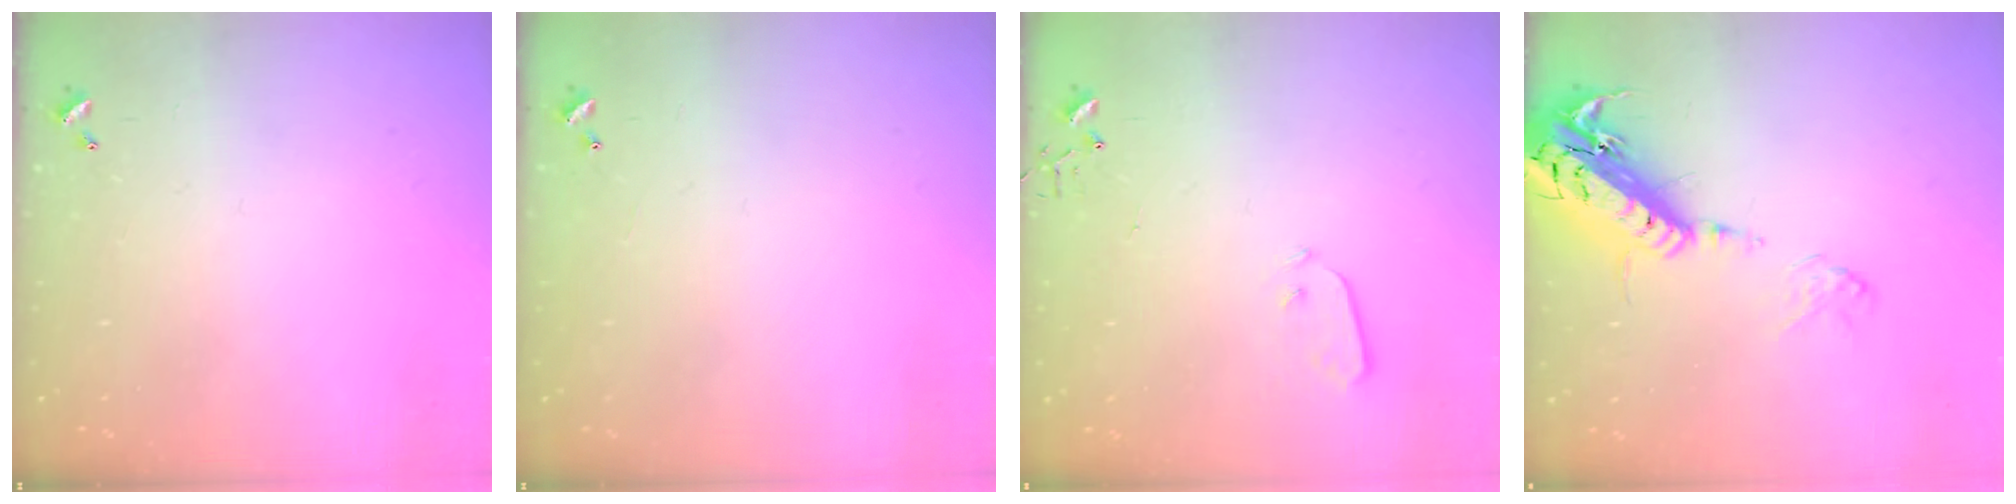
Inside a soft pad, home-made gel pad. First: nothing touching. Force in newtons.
{"total": 3.7, "press": 3.6, "slide": 0.4}
{"total": 3.8, "press": 3.8, "slide": 0.1}
{"total": 22.4, "press": 22.0, "slide": 4.3}